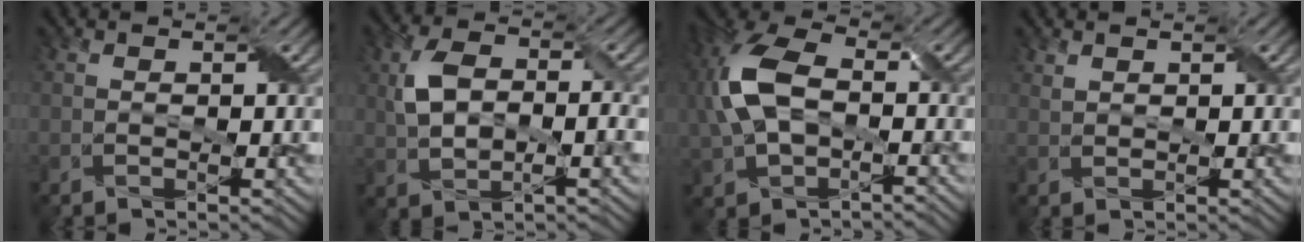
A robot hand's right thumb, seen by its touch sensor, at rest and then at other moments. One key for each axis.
{"total": 6.6, "fx": 0.3, "fy": 3.9, "fz": 5.3, "tx": -0.118, "ty": 0.002, "tz": 0.007}
{"total": 11.5, "fx": 0.0, "fy": 7.4, "fz": 8.7, "tx": -0.235, "ty": 0.006, "tz": -0.003}
{"total": 1.0, "fx": 0.9, "fy": 0.4, "fz": 0.0, "tx": -0.004, "ty": -0.001, "tz": 0.023}